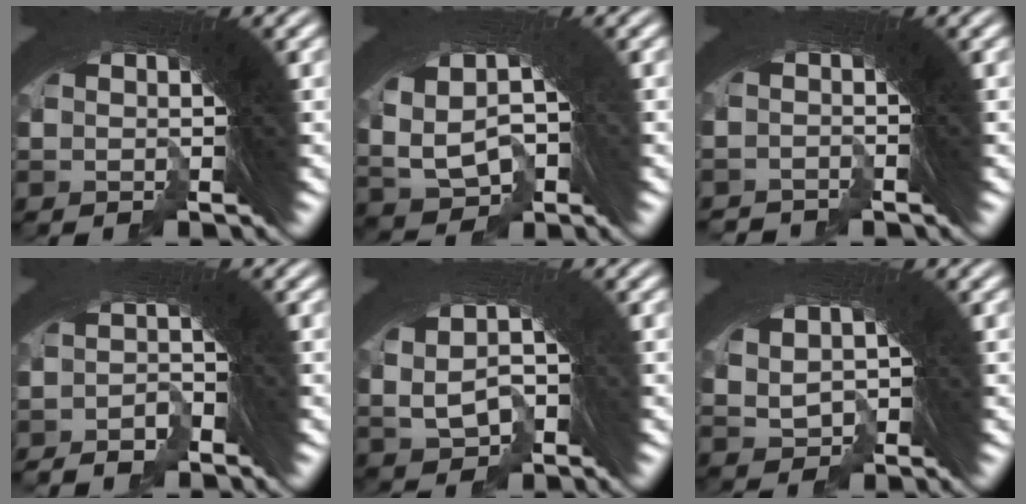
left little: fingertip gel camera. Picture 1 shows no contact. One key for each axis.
{"total": 6.1, "fx": -2.5, "fy": 5.2, "fz": 2.0, "tx": -0.075, "ty": -0.025, "tz": -0.030}
{"total": 2.7, "fx": -1.9, "fy": -0.1, "fz": -1.8, "tx": 0.017, "ty": -0.009, "tz": -0.030}
{"total": 4.5, "fx": -3.9, "fy": 0.7, "fz": -2.1, "tx": 0.023, "ty": -0.015, "tz": -0.066}
{"total": 5.0, "fx": -2.2, "fy": 4.3, "fz": 1.1, "tx": -0.045, "ty": -0.016, "tz": -0.029}
{"total": 4.5, "fx": -2.0, "fy": 3.9, "fz": 0.8, "tx": -0.050, "ty": -0.018, "tz": -0.024}